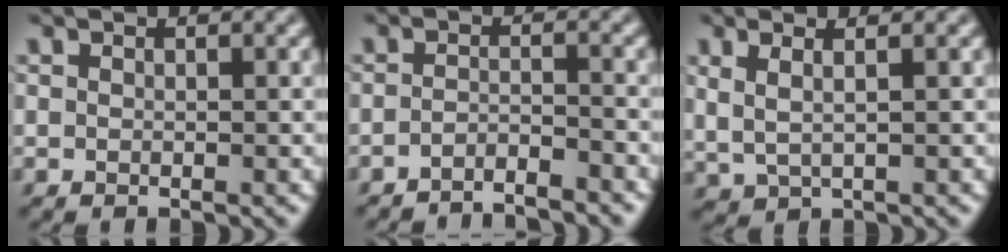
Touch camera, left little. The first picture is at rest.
{"total": 2.7, "force": [-2.6, -0.4, 0.3], "torque": [-0.004, 0.004, -0.049]}
{"total": 2.0, "force": [1.0, 0.3, 1.7], "torque": [-0.044, 0.002, 0.023]}